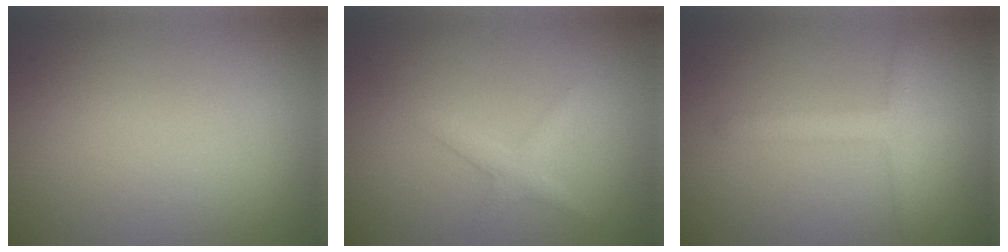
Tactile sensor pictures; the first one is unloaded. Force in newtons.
{"total": 1.8, "press": 1.8, "slide": 0.1}
{"total": 2.3, "press": 2.3, "slide": 0.0}